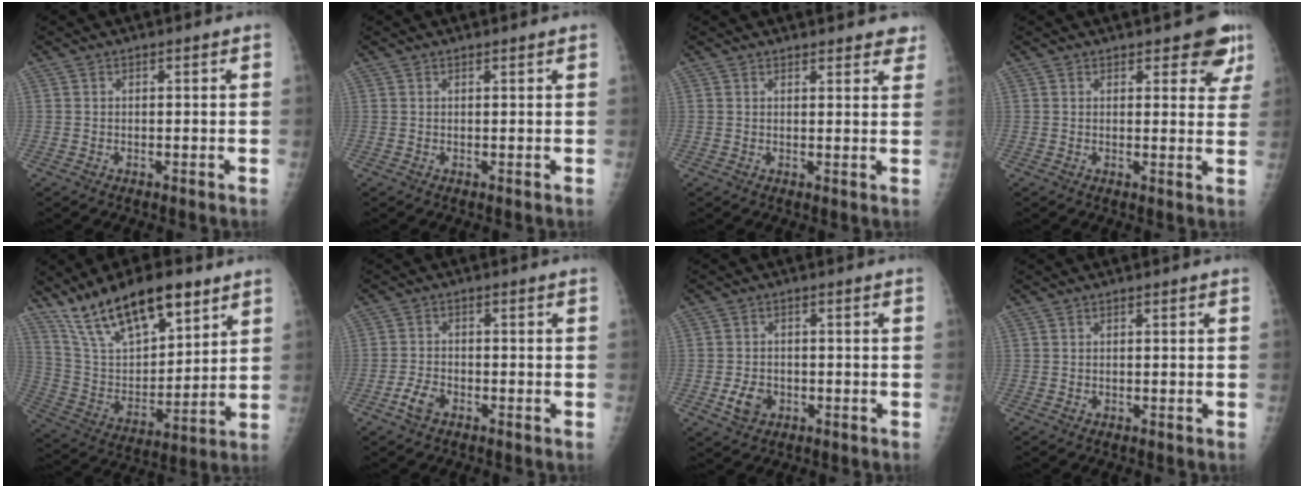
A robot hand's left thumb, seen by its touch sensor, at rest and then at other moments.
{"total": 0.6, "force": [0.6, 0.1, 0.2], "torque": [-0.004, -0.001, 0.009]}
{"total": 5.4, "force": [4.8, 1.8, 1.6], "torque": [0.013, -0.018, 0.046]}
{"total": 6.4, "force": [4.5, 2.8, 3.5], "torque": [-0.003, -0.021, 0.045]}
{"total": 19.8, "force": [13.5, 7.7, 12.3], "torque": [-0.183, -0.053, 0.253]}
{"total": 3.6, "force": [-2.1, 2.1, 2.1], "torque": [-0.043, 0.011, -0.040]}
{"total": 4.3, "force": [-1.5, 3.3, 2.4], "torque": [-0.036, 0.005, -0.022]}
{"total": 0.0}